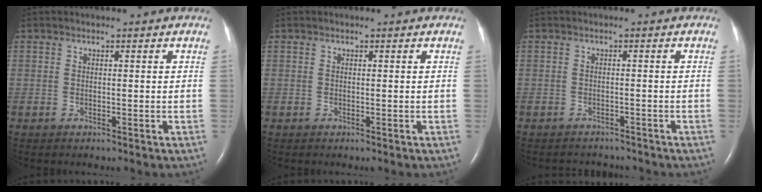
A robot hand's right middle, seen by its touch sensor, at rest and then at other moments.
{"total": 0.0}
{"total": 3.7, "force": [-3.6, 1.0, 0.1], "torque": [-0.001, -0.004, -0.048]}